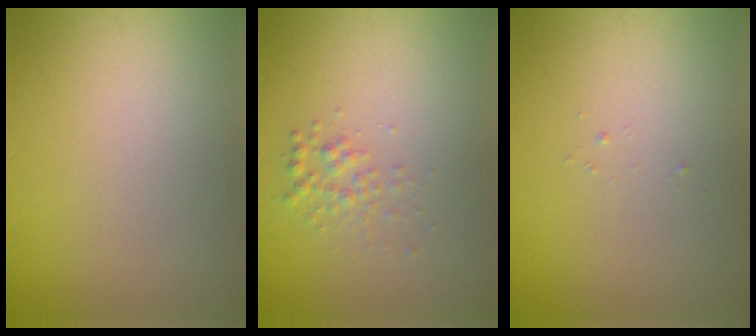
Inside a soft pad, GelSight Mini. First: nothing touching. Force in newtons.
{"total": 1.5, "press": 1.5, "slide": 0.1}
{"total": 0.0}